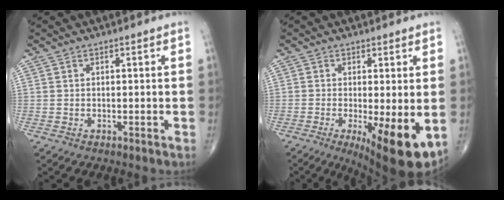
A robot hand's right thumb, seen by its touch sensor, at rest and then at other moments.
{"total": 11.6, "force": [-3.1, 3.1, 10.7], "torque": [-0.158, -0.026, -0.040]}